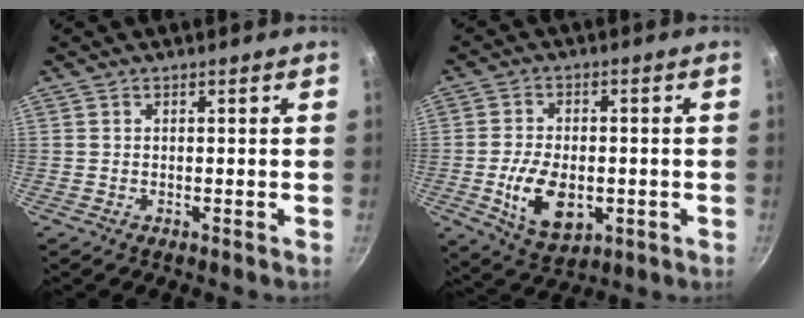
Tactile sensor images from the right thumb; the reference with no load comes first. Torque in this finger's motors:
{"motor_torque": [-0.35, 0.45, 0.34, 0.32, 0.06]}